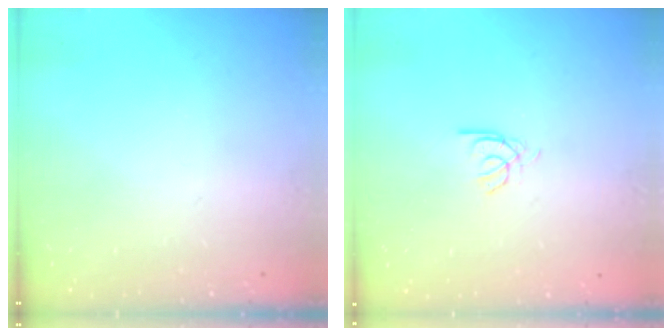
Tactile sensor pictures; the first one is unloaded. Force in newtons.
{"total": 2.3, "press": 2.3, "slide": 0.2}